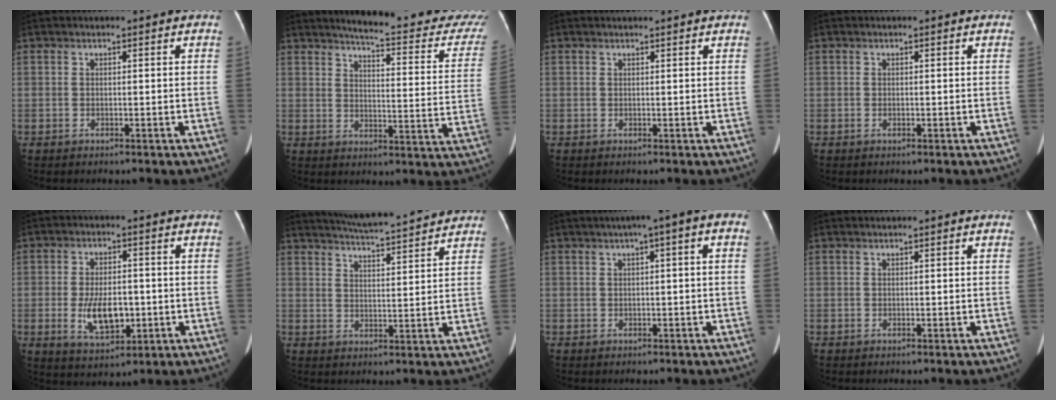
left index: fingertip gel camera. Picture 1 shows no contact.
{"total": 22.0, "force": [20.0, 2.0, 9.0], "torque": [-0.108, -0.083, 0.222]}
{"total": 2.3, "force": [2.2, 0.0, 0.7], "torque": [-0.011, 0.013, 0.025]}
{"total": 0.0}
{"total": 7.7, "force": [-1.6, 3.7, 6.5], "torque": [-0.127, -0.003, -0.018]}
{"total": 12.6, "force": [11.9, 0.5, 4.3], "torque": [-0.079, 0.018, 0.167]}
{"total": 5.2, "force": [1.5, 0.6, 4.9], "torque": [-0.066, 0.027, 0.015]}
{"total": 0.0}